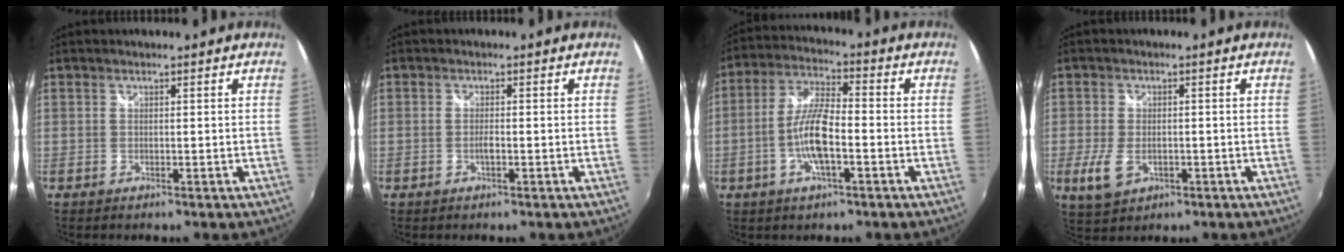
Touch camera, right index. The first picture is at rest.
{"total": 1.4, "force": [-0.5, 0.3, 1.3], "torque": [-0.027, -0.001, -0.010]}
{"total": 9.6, "force": [-2.9, 2.6, 8.7], "torque": [-0.181, 0.005, -0.056]}
{"total": 6.1, "force": [-2.0, 3.8, 4.4], "torque": [-0.104, -0.011, -0.032]}